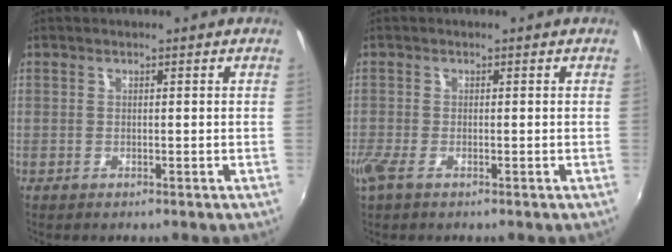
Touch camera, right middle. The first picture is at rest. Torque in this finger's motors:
{"motor_torque": [0.74, -0.58, 0.23, 0.08]}